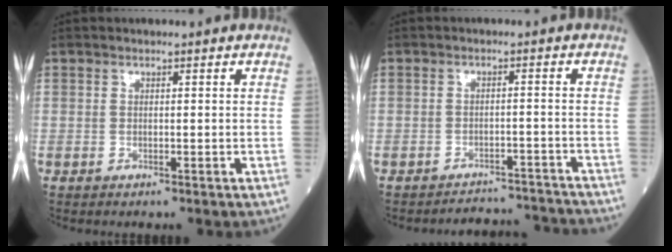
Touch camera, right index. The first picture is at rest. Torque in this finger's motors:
{"motor_torque": [-0.12, -0.20, -0.58, -0.09]}